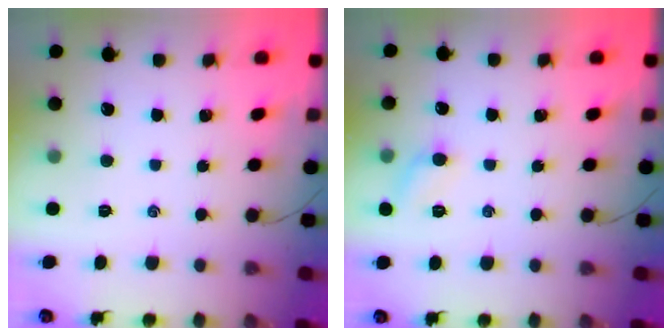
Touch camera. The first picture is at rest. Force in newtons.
{"total": 6.1, "press": 5.8, "slide": 1.9}